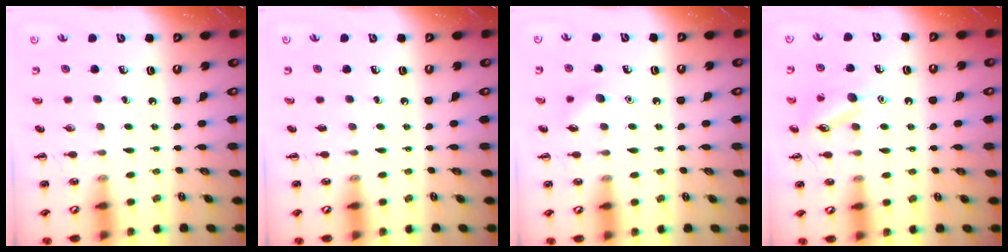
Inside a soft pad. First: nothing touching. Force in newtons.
{"total": 0.0}
{"total": 7.1, "press": 6.9, "slide": 1.7}
{"total": 11.0, "press": 10.9, "slide": 1.4}